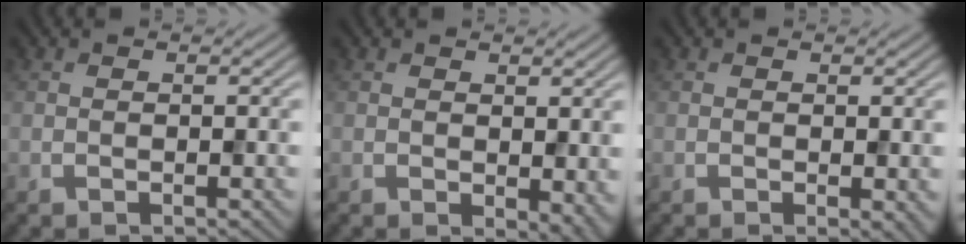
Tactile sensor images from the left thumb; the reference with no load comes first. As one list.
[{"total": 3.9, "force": [-0.4, 2.3, 3.1], "torque": [-0.040, -0.013, 0.001]}, {"total": 1.3, "force": [0.0, 0.4, 1.3], "torque": [-0.015, -0.007, -0.001]}]